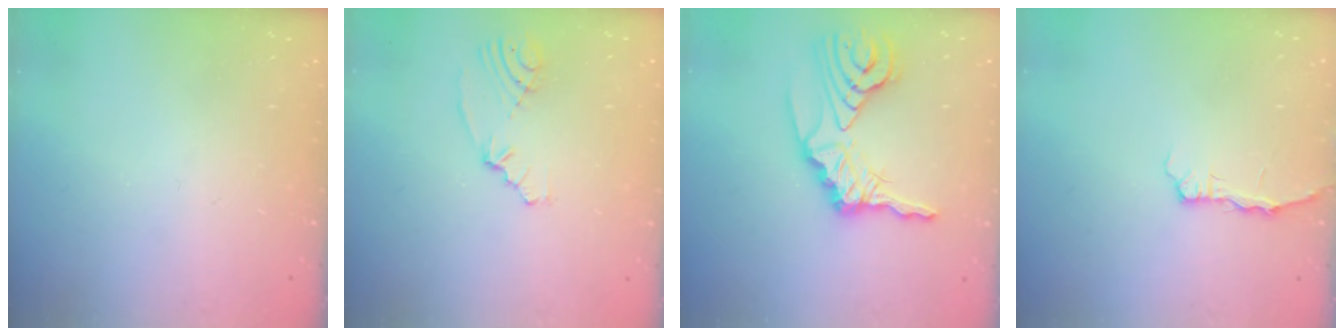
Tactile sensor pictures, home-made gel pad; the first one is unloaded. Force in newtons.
{"total": 5.1, "press": 3.0, "slide": 4.1}
{"total": 15.1, "press": 15.0, "slide": 2.0}
{"total": 2.8, "press": 2.8, "slide": 0.3}